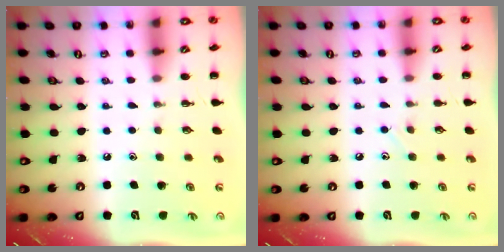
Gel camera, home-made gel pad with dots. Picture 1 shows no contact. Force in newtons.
{"total": 3.6, "press": 3.4, "slide": 1.1}